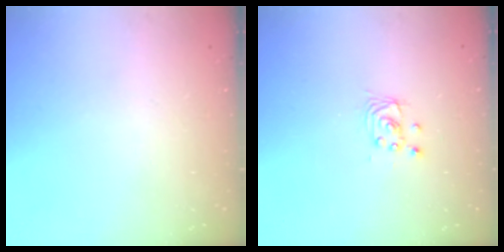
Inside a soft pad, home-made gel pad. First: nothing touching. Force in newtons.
{"total": 2.9, "press": 2.9, "slide": 0.2}